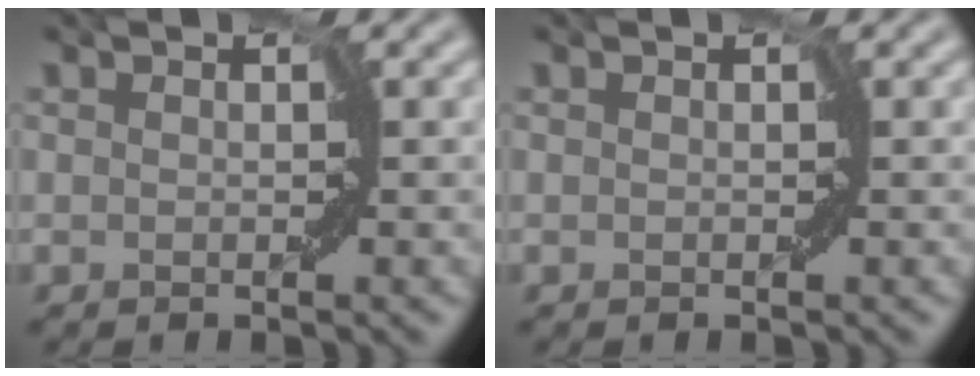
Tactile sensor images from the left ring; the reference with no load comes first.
{"total": 0.0}